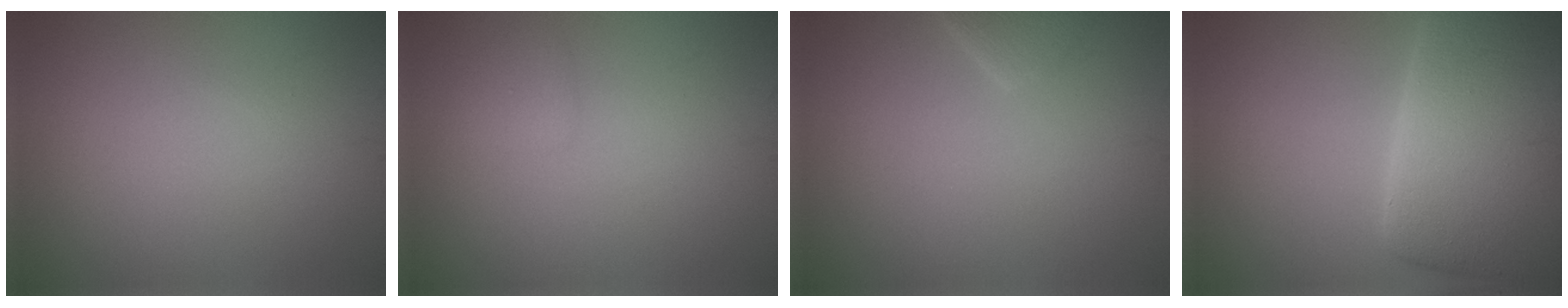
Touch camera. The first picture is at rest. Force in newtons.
{"total": 1.0, "press": 1.0, "slide": 0.1}
{"total": 1.8, "press": 1.8, "slide": 0.1}
{"total": 15.1, "press": 15.1, "slide": 0.9}